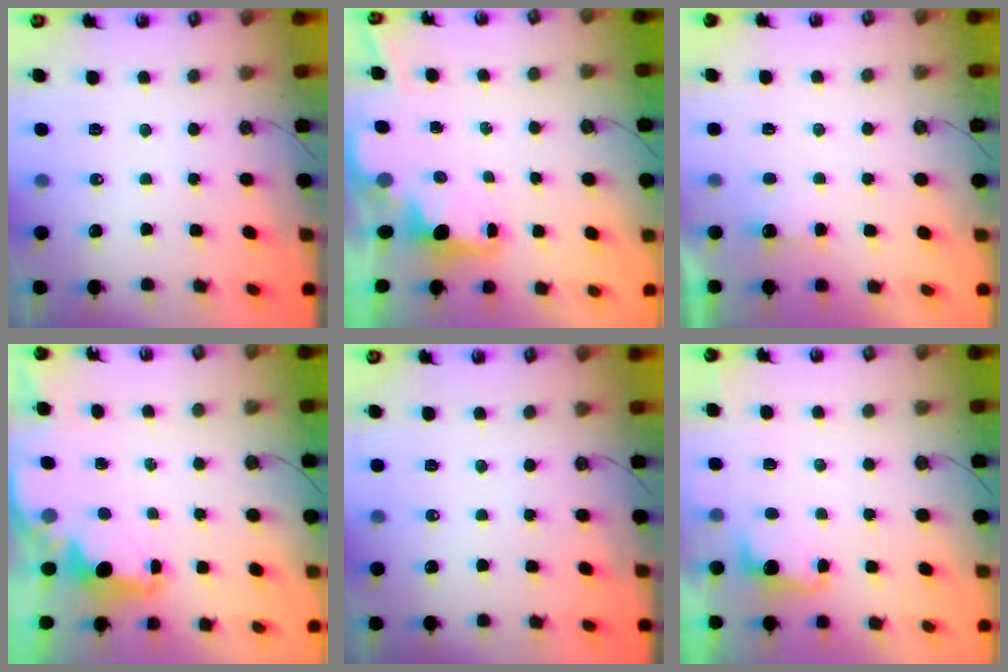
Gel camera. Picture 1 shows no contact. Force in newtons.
{"total": 1.7, "press": 1.6, "slide": 0.7}
{"total": 1.8, "press": 1.6, "slide": 0.9}
{"total": 2.4, "press": 2.2, "slide": 0.7}
{"total": 0.0}
{"total": 2.9, "press": 2.8, "slide": 0.9}